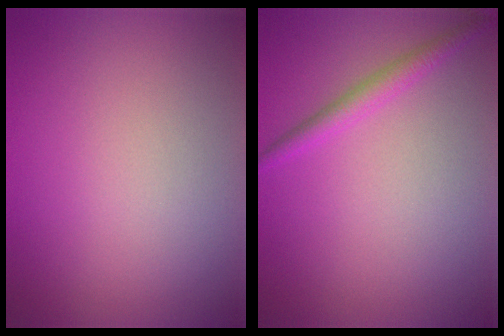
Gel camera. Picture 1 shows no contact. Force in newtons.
{"total": 1.8, "press": 1.8, "slide": 0.1}